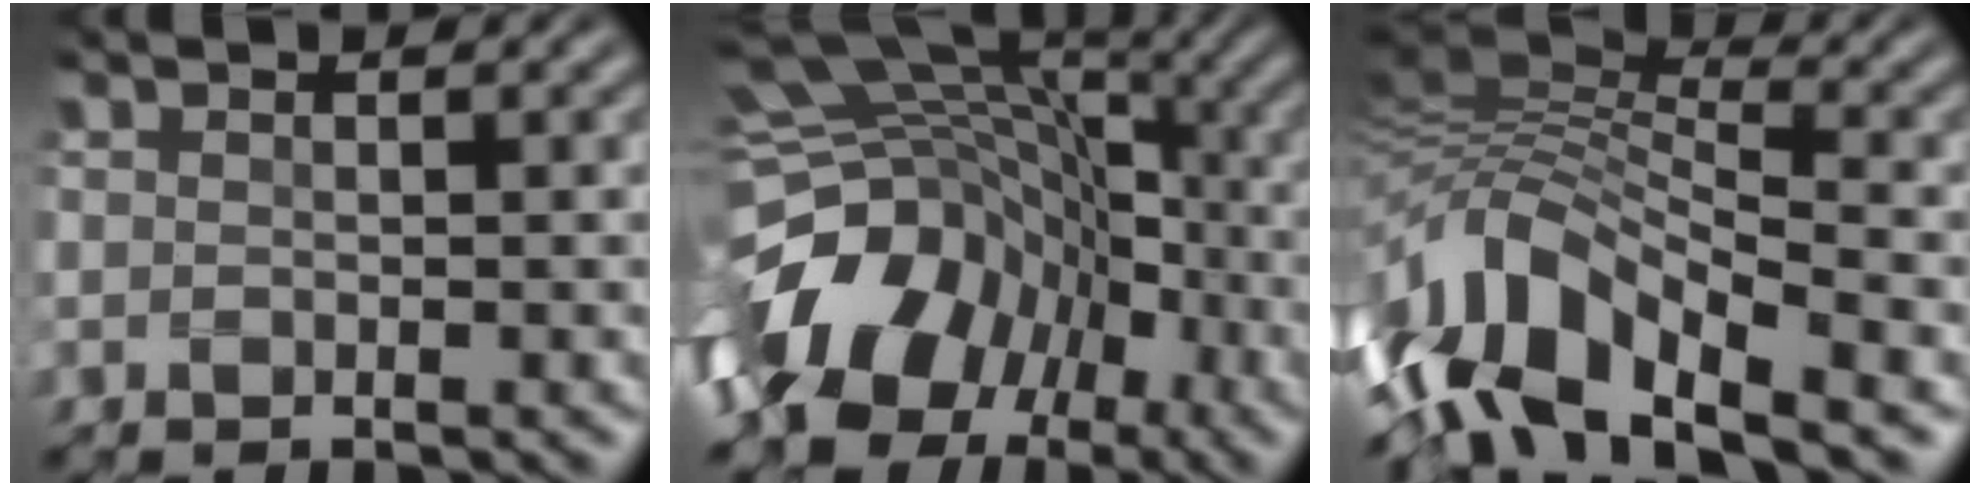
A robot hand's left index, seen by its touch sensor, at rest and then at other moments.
{"total": 13.2, "force": [-5.9, 9.6, 6.9], "torque": [-0.152, 0.009, -0.103]}
{"total": 10.8, "force": [-5.6, 4.8, 7.9], "torque": [-0.157, 0.020, -0.107]}